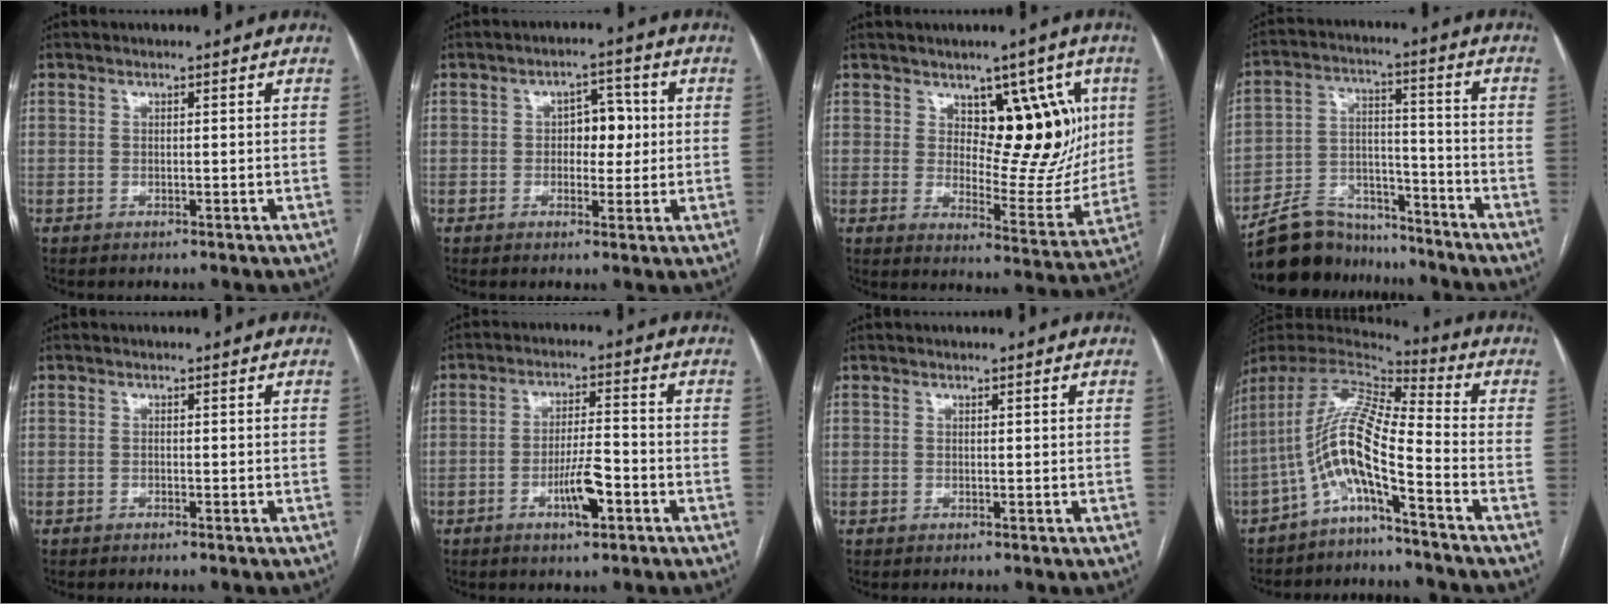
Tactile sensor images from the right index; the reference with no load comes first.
{"total": 5.0, "force": [0.3, 3.0, 4.0], "torque": [-0.054, 0.014, 0.006]}
{"total": 12.5, "force": [4.5, 6.5, 9.7], "torque": [-0.109, 0.005, 0.078]}
{"total": 13.0, "force": [-11.9, 4.8, 1.8], "torque": [-0.034, 0.035, -0.207]}
{"total": 0.6, "force": [-0.5, 0.0, 0.2], "torque": [-0.006, -0.001, -0.008]}
{"total": 6.4, "force": [-3.0, 1.1, 5.6], "torque": [-0.104, 0.001, -0.050]}
{"total": 0.0}
{"total": 11.5, "force": [-5.9, 0.7, 9.8], "torque": [-0.194, 0.020, -0.113]}